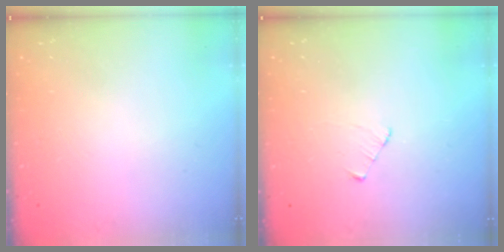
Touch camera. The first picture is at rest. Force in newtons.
{"total": 2.9, "press": 2.8, "slide": 0.3}